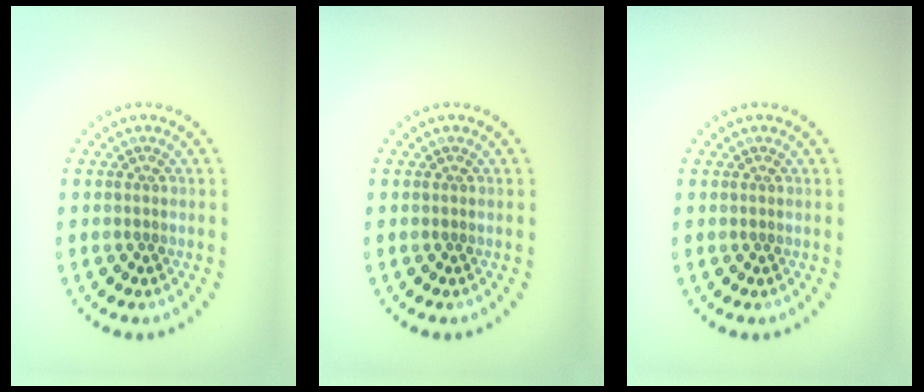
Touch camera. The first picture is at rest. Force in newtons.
{"total": 0.0}
{"total": 0.0}